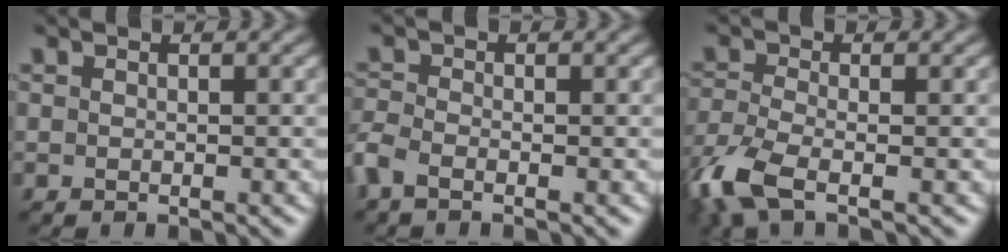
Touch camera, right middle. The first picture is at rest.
{"total": 2.3, "force": [-1.5, 1.0, 1.4], "torque": [-0.036, -0.006, -0.045]}
{"total": 5.8, "force": [-3.3, 2.2, 4.2], "torque": [-0.110, -0.020, -0.080]}